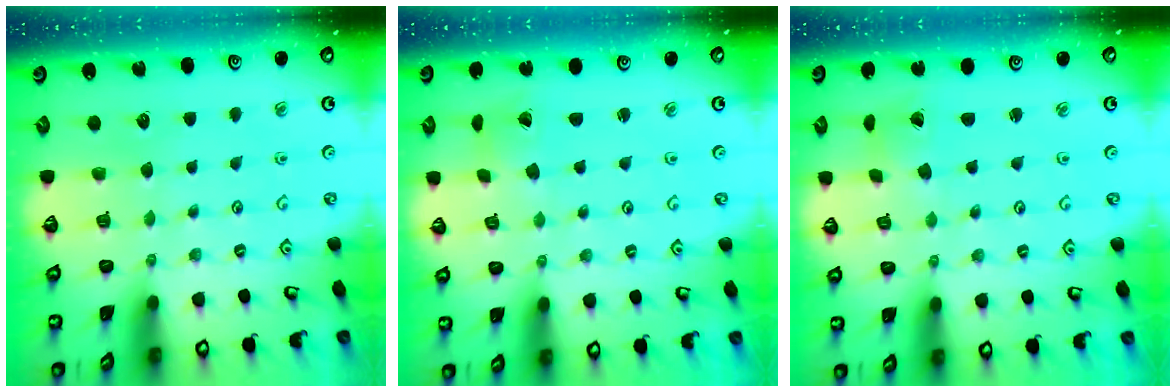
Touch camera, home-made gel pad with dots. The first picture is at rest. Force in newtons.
{"total": 2.0, "press": 2.0, "slide": 0.3}
{"total": 2.0, "press": 2.0, "slide": 0.3}